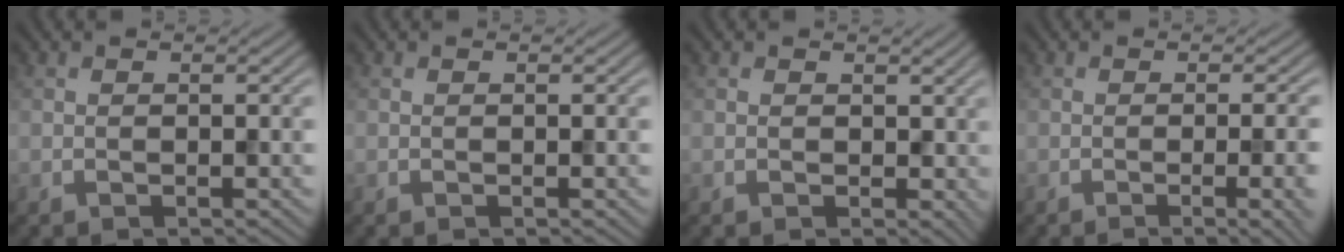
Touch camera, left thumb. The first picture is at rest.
{"total": 0.0}
{"total": 1.9, "force": [0.4, 1.6, 1.0], "torque": [-0.023, -0.004, 0.004]}
{"total": 6.1, "force": [-1.4, 2.0, 5.6], "torque": [-0.057, -0.004, -0.011]}